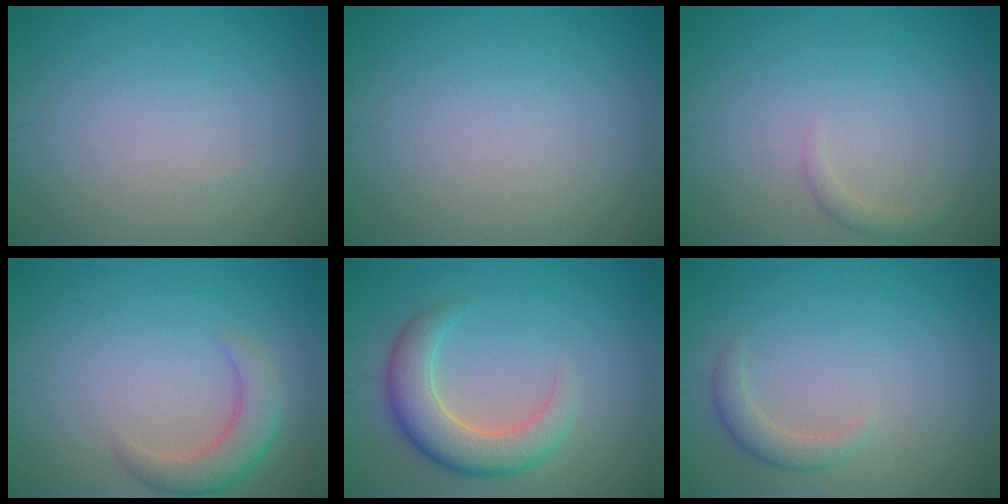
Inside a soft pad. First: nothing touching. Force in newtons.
{"total": 0.0}
{"total": 1.0, "press": 0.9, "slide": 0.1}
{"total": 3.5, "press": 3.5, "slide": 0.3}
{"total": 5.4, "press": 5.4, "slide": 0.4}
{"total": 1.8, "press": 1.8, "slide": 0.3}